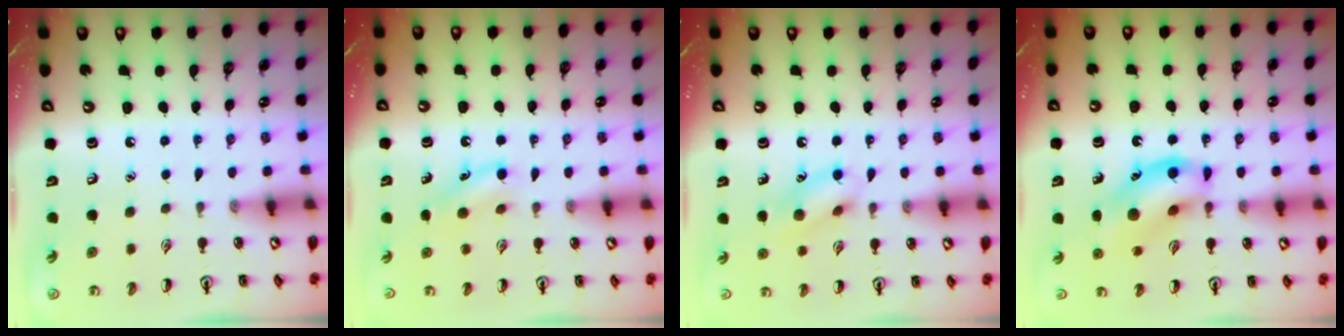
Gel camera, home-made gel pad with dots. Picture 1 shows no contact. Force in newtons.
{"total": 6.8, "press": 6.6, "slide": 1.9}
{"total": 10.6, "press": 10.5, "slide": 1.1}
{"total": 14.9, "press": 14.6, "slide": 3.0}